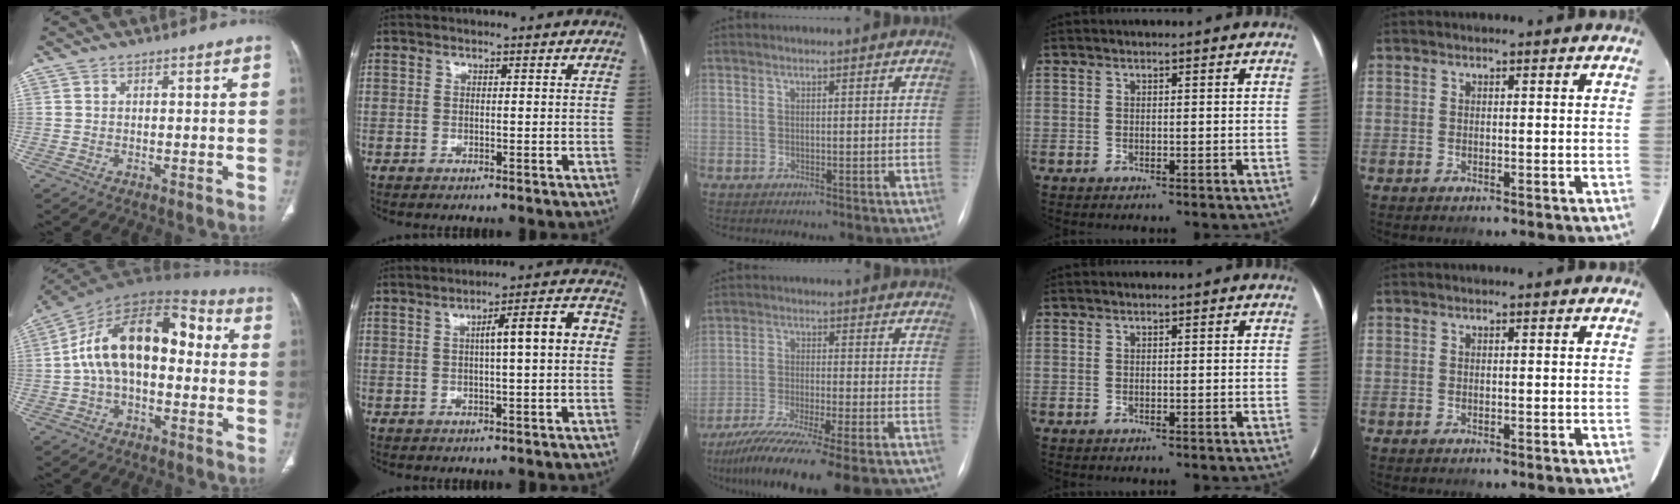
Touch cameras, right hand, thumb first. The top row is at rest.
{"thumb": {"total": 18.7, "force": [0.8, 10.6, 15.4], "torque": [-0.240, 0.055, 0.003]}, "index": {"total": 7.8, "force": [0.4, 1.0, 7.8], "torque": [-0.108, 0.030, 0.003]}, "middle": {"total": 20.8, "force": [-16.8, 2.0, 12.1], "torque": [-0.159, -0.035, -0.253]}}